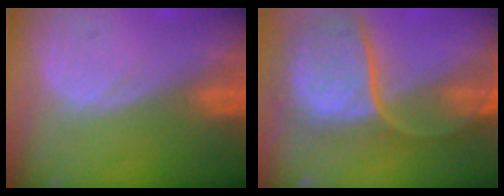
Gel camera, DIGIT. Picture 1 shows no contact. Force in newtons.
{"total": 12.2, "press": 9.9, "slide": 7.1}